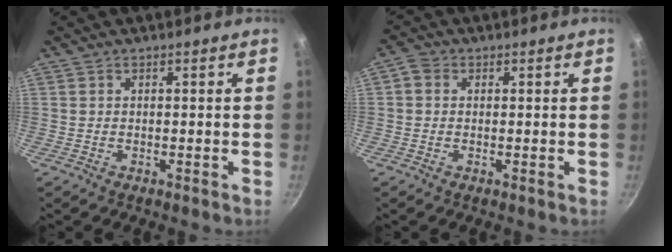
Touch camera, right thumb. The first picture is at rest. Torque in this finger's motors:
{"motor_torque": [0.03, 0.04, 0.24, 0.20, -0.01]}